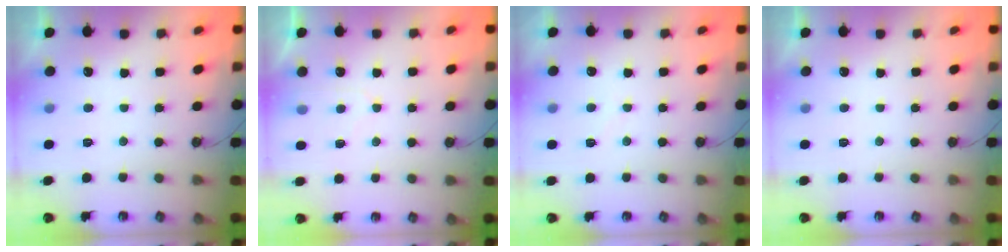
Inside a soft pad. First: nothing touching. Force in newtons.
{"total": 5.4, "press": 5.4, "slide": 0.4}
{"total": 3.1, "press": 3.1, "slide": 0.5}
{"total": 0.0}